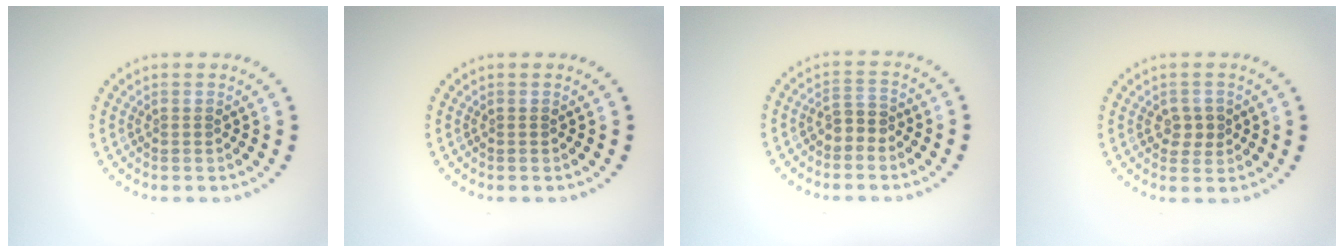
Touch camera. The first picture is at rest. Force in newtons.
{"total": 0.0}
{"total": 1.7, "press": 1.5, "slide": 0.8}
{"total": 1.9, "press": 1.8, "slide": 0.3}